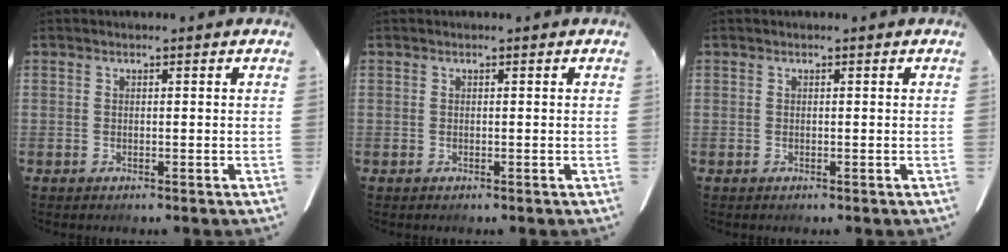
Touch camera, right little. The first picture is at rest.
{"total": 0.0}
{"total": 0.0}